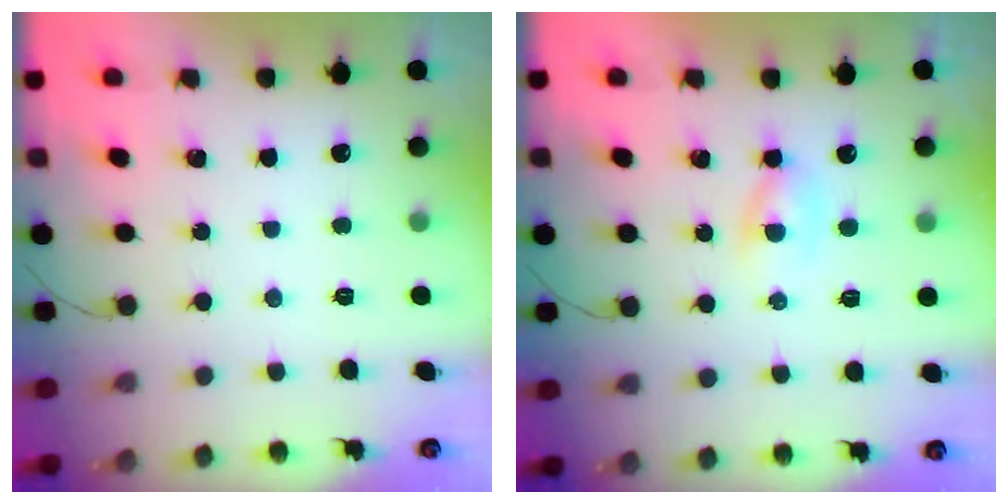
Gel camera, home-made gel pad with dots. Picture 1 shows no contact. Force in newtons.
{"total": 2.3, "press": 2.1, "slide": 0.9}